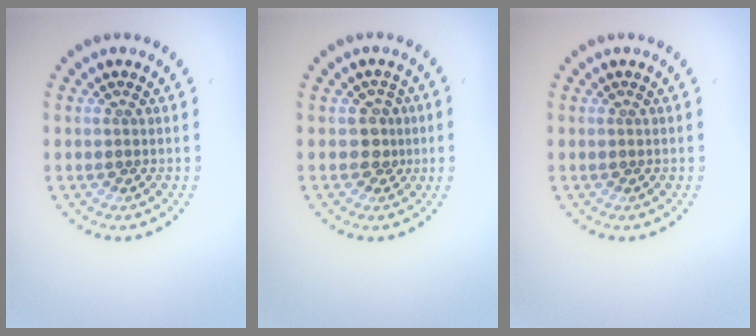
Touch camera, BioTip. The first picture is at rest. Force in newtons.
{"total": 1.7, "press": 1.4, "slide": 1.0}
{"total": 0.0}